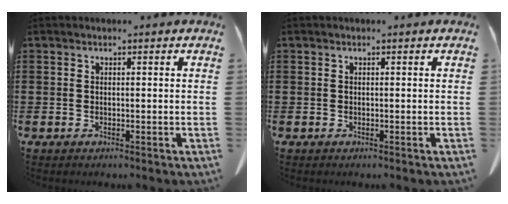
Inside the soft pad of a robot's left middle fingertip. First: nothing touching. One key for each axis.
{"total": 0.0}